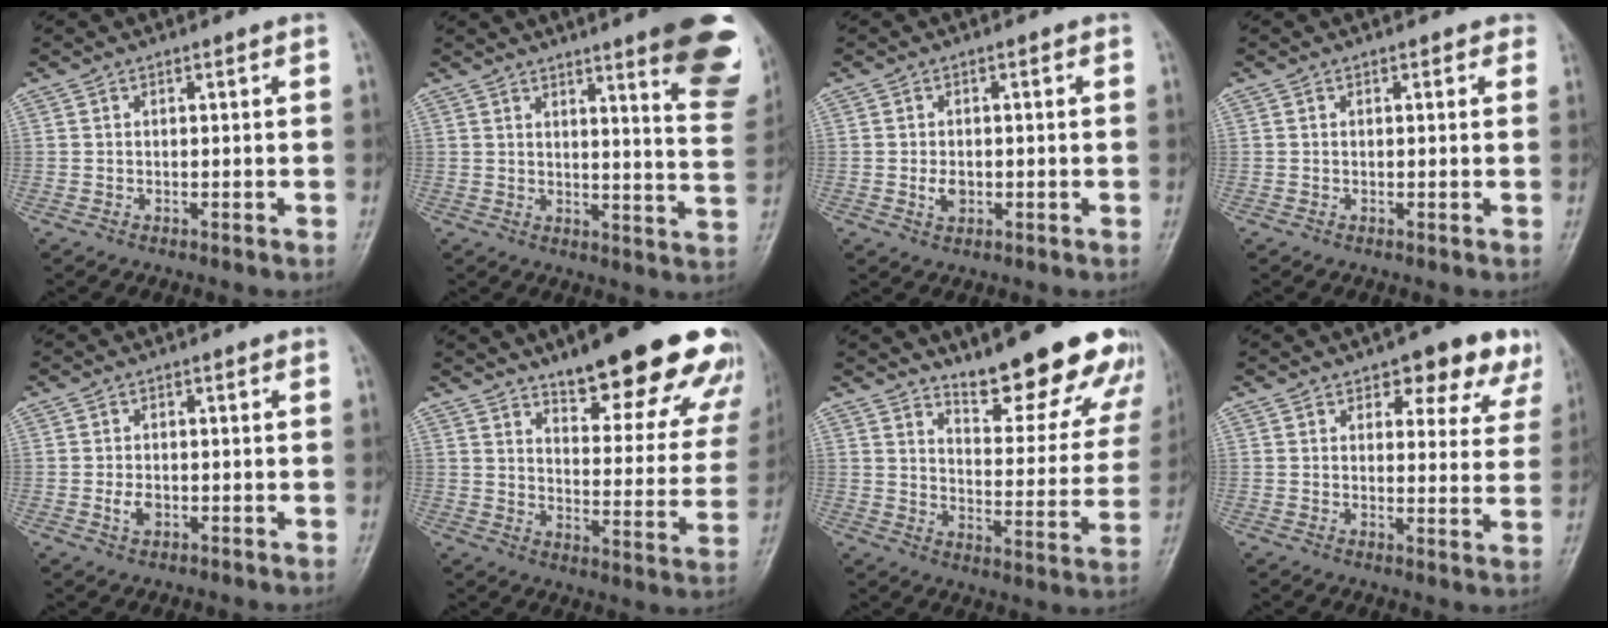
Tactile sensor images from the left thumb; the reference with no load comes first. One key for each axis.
{"total": 16.9, "fx": 10.4, "fy": 2.7, "fz": 13.0, "tx": -0.128, "ty": -0.060, "tz": 0.117}
{"total": 2.5, "fx": -0.4, "fy": 1.8, "fz": 1.7, "tx": -0.026, "ty": 0.000, "tz": -0.008}
{"total": 1.0, "fx": 0.7, "fy": 0.7, "fz": 0.4, "tx": 0.009, "ty": -0.002, "tz": 0.001}
{"total": 2.5, "fx": -0.6, "fy": 1.6, "fz": 1.7, "tx": -0.030, "ty": 0.000, "tz": -0.012}
{"total": 24.3, "fx": 17.5, "fy": 7.2, "fz": 15.2, "tx": -0.148, "ty": -0.082, "tz": 0.228}
{"total": 17.8, "fx": 14.4, "fy": 5.1, "fz": 9.1, "tx": -0.067, "ty": -0.105, "tz": 0.193}
{"total": 10.1, "fx": 6.6, "fy": 4.9, "fz": 5.8, "tx": -0.025, "ty": -0.032, "tz": 0.071}